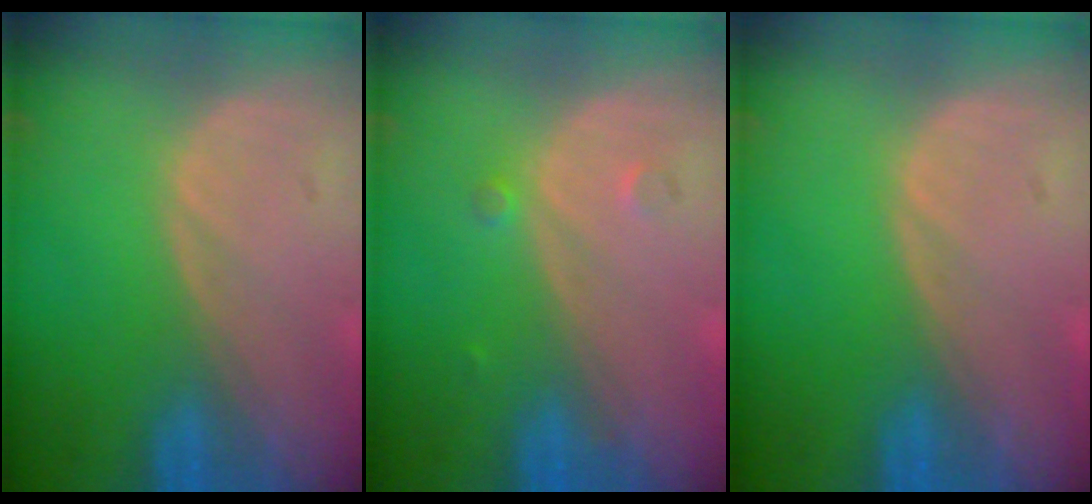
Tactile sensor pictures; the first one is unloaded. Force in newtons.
{"total": 1.3, "press": 1.3, "slide": 0.1}
{"total": 0.0}